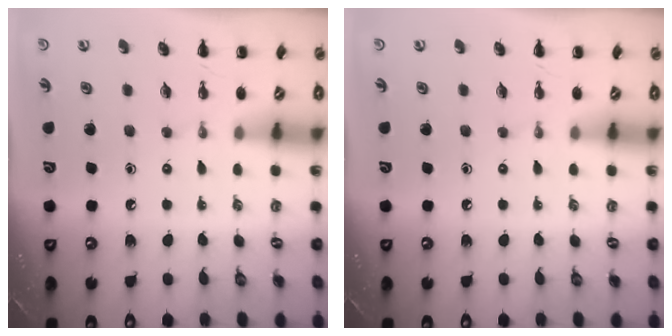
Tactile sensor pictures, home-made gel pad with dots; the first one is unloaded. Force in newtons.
{"total": 0.0}